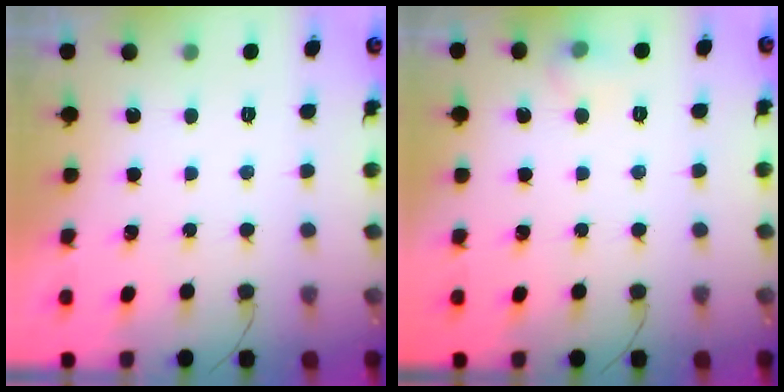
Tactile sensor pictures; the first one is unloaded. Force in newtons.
{"total": 8.6, "press": 5.1, "slide": 7.0}